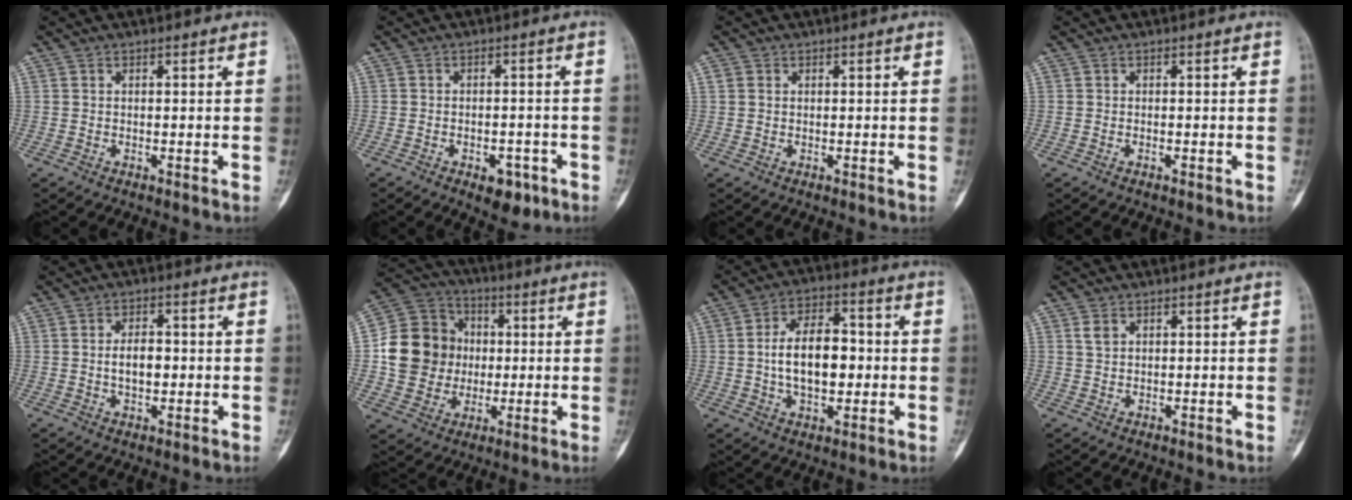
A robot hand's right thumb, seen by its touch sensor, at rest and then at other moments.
{"total": 5.3, "force": [-2.8, 2.9, 3.5], "torque": [-0.031, 0.013, -0.032]}
{"total": 1.0, "force": [0.4, 0.8, 0.5], "torque": [-0.002, 0.004, 0.006]}
{"total": 0.0}
{"total": 4.8, "force": [-0.2, 2.8, 3.9], "torque": [-0.051, 0.005, -0.005]}
{"total": 16.1, "force": [0.5, 14.3, 7.3], "torque": [-0.113, 0.026, 0.012]}
{"total": 12.4, "force": [-0.3, 7.2, 10.1], "torque": [-0.144, 0.018, -0.005]}
{"total": 1.8, "force": [0.9, 1.2, 1.0], "torque": [-0.013, 0.001, 0.020]}